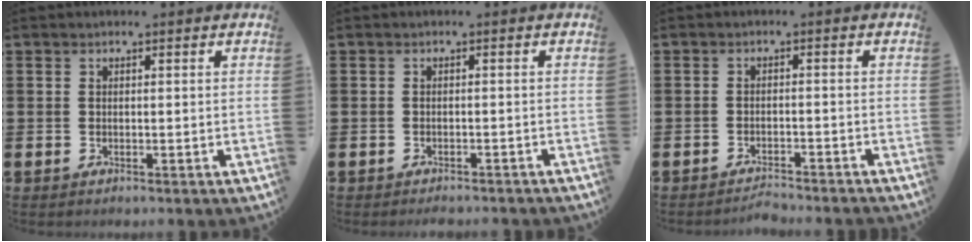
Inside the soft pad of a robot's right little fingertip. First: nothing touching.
{"total": 0.9, "force": [-0.9, 0.0, 0.1], "torque": [-0.004, 0.000, -0.018]}
{"total": 1.8, "force": [-1.7, -0.1, 0.1], "torque": [-0.006, 0.004, -0.035]}